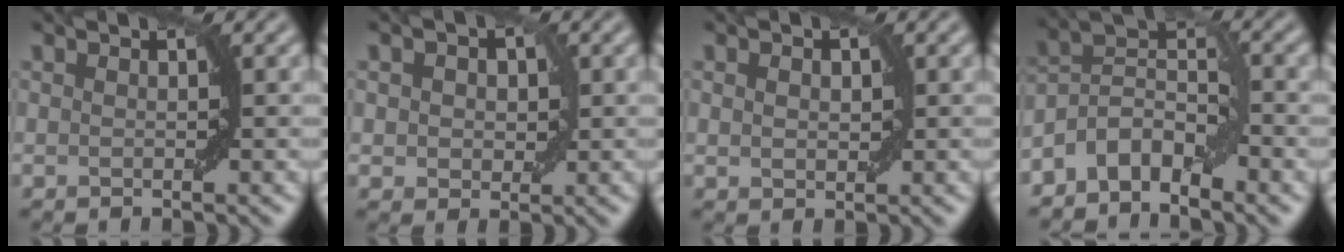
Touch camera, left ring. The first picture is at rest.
{"total": 3.0, "force": [0.7, 2.3, 1.8], "torque": [-0.022, 0.012, -0.002]}
{"total": 1.4, "force": [0.4, 1.0, 0.9], "torque": [-0.016, 0.000, 0.010]}
{"total": 5.0, "force": [-3.3, 2.4, 2.9], "torque": [-0.045, 0.009, -0.073]}